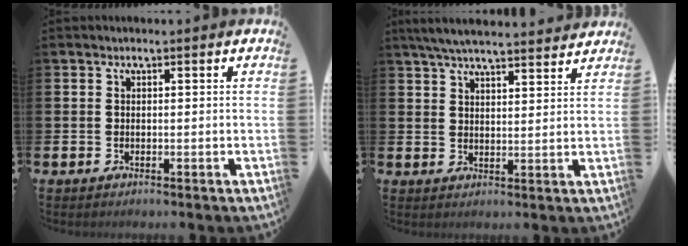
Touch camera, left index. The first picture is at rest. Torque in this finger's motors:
{"motor_torque": [0.99, -1.15, 0.74, 0.16]}